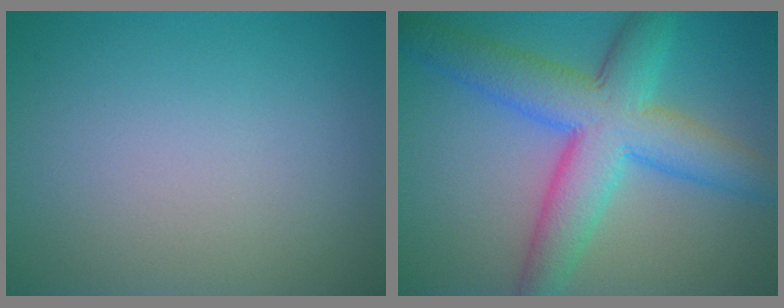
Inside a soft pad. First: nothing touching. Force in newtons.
{"total": 8.6, "press": 8.6, "slide": 0.1}